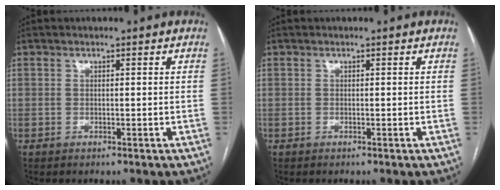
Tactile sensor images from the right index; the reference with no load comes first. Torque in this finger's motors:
{"motor_torque": [-0.04, 0.00, 0.00, 0.00]}